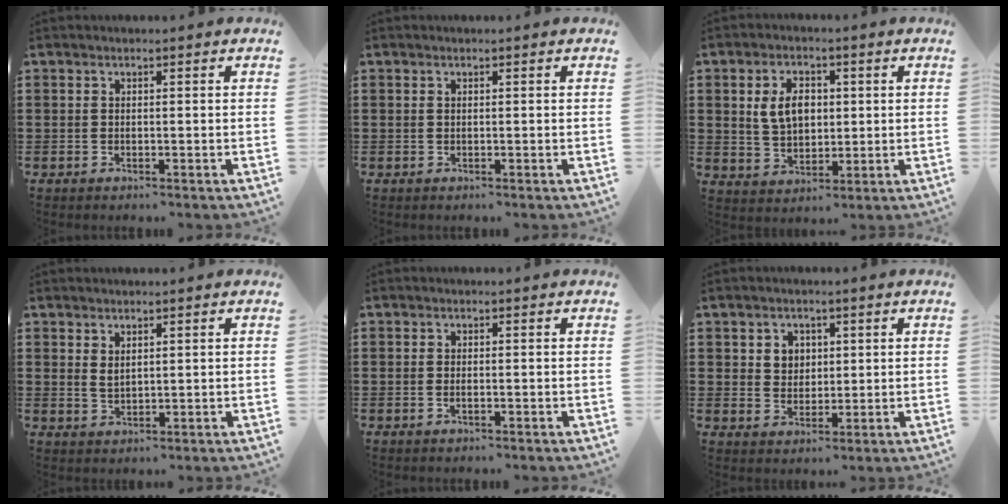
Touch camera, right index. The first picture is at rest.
{"total": 0.0}
{"total": 6.0, "force": [1.1, 4.0, 4.3], "torque": [-0.095, 0.010, 0.013]}
{"total": 1.8, "force": [1.3, 0.8, 1.0], "torque": [-0.021, 0.003, 0.023]}
{"total": 0.6, "force": [-0.3, 0.2, 0.5], "torque": [-0.010, -0.003, -0.005]}
{"total": 3.1, "force": [1.1, 2.8, 0.8], "torque": [-0.028, 0.012, 0.019]}